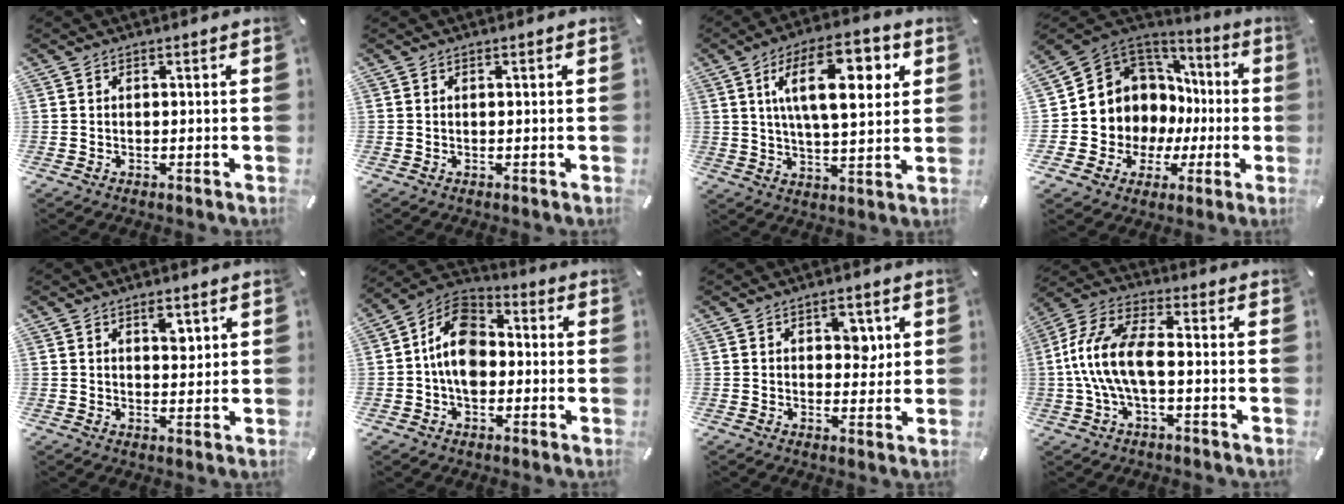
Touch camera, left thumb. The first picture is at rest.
{"total": 0.0}
{"total": 17.2, "force": [6.0, 7.4, 14.4], "torque": [-0.231, -0.001, 0.090]}
{"total": 10.1, "force": [1.8, 9.9, 0.4], "torque": [-0.018, -0.059, 0.059]}
{"total": 4.2, "force": [2.2, 2.3, 2.7], "torque": [-0.019, -0.014, 0.030]}
{"total": 11.6, "force": [-1.2, 8.4, 7.9], "torque": [-0.155, 0.013, -0.025]}
{"total": 5.1, "force": [1.7, 3.3, 3.4], "torque": [-0.027, -0.010, 0.017]}
{"total": 12.2, "force": [-1.8, 5.8, 10.6], "torque": [-0.229, 0.000, -0.034]}